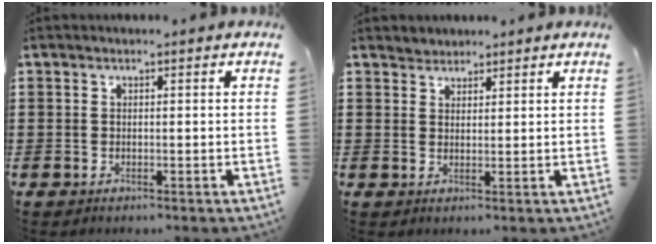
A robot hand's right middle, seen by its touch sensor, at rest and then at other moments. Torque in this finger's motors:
{"motor_torque": [0.01, -0.01, 0.00, -0.02]}